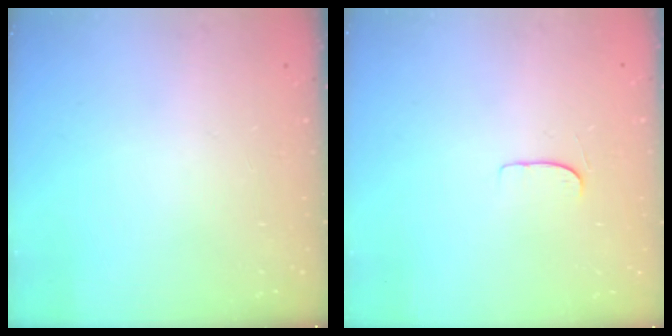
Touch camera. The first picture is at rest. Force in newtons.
{"total": 5.1, "press": 5.1, "slide": 0.4}